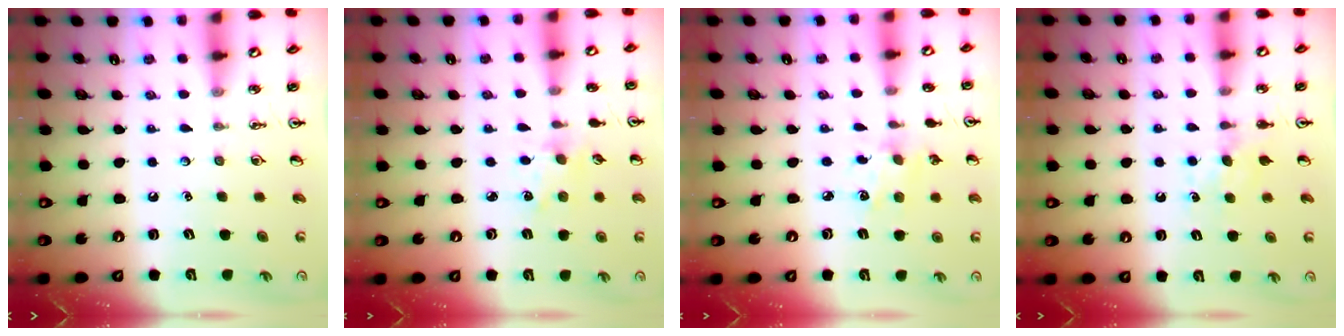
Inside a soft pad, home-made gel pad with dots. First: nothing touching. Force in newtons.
{"total": 1.6, "press": 1.5, "slide": 0.3}
{"total": 2.9, "press": 2.8, "slide": 0.8}
{"total": 4.2, "press": 4.1, "slide": 0.6}